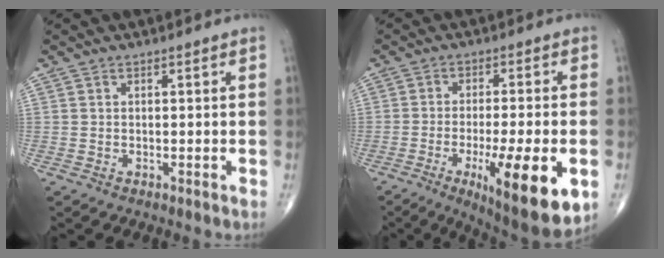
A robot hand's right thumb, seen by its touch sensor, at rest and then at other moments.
{"total": 16.8, "force": [-5.7, 4.0, 15.3], "torque": [-0.215, -0.009, -0.075]}